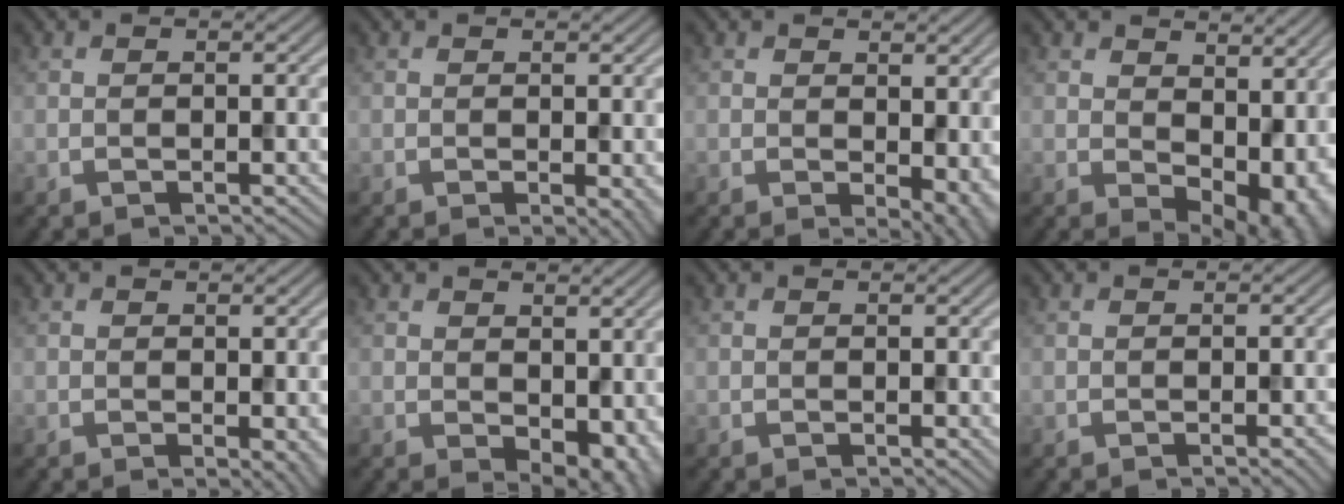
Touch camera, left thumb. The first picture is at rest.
{"total": 1.6, "force": [-0.1, 0.7, 1.5], "torque": [-0.015, -0.008, 0.001]}
{"total": 4.8, "force": [0.1, 2.6, 4.0], "torque": [-0.053, -0.013, 0.009]}
{"total": 11.4, "force": [1.8, 7.3, 8.6], "torque": [-0.120, -0.033, 0.059]}
{"total": 2.0, "force": [-0.2, 0.9, 1.8], "torque": [-0.019, -0.008, 0.001]}
{"total": 6.0, "force": [-0.1, 3.8, 4.6], "torque": [-0.066, -0.023, 0.010]}
{"total": 0.6, "force": [0.2, 0.4, 0.4], "torque": [-0.001, -0.003, 0.002]}
{"total": 1.6, "force": [-0.5, 0.3, 1.5], "torque": [-0.017, 0.000, -0.007]}